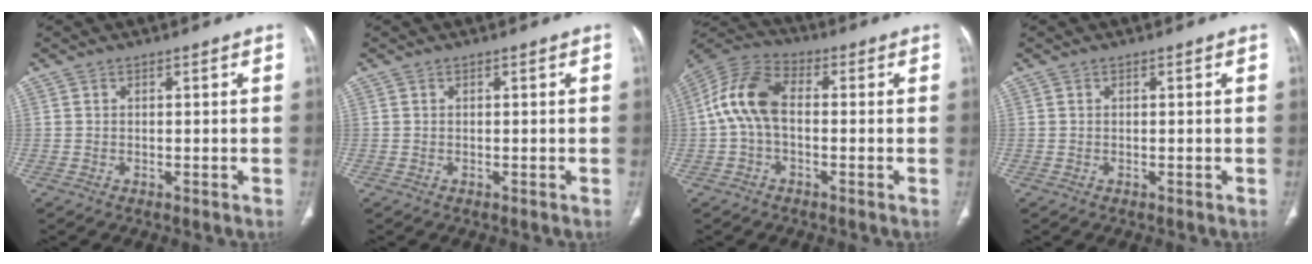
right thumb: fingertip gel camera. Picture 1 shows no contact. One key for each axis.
{"total": 0.0}
{"total": 10.8, "fx": -0.1, "fy": 6.5, "fz": 8.6, "tx": -0.175, "ty": 0.031, "tz": -0.013}
{"total": 0.0}